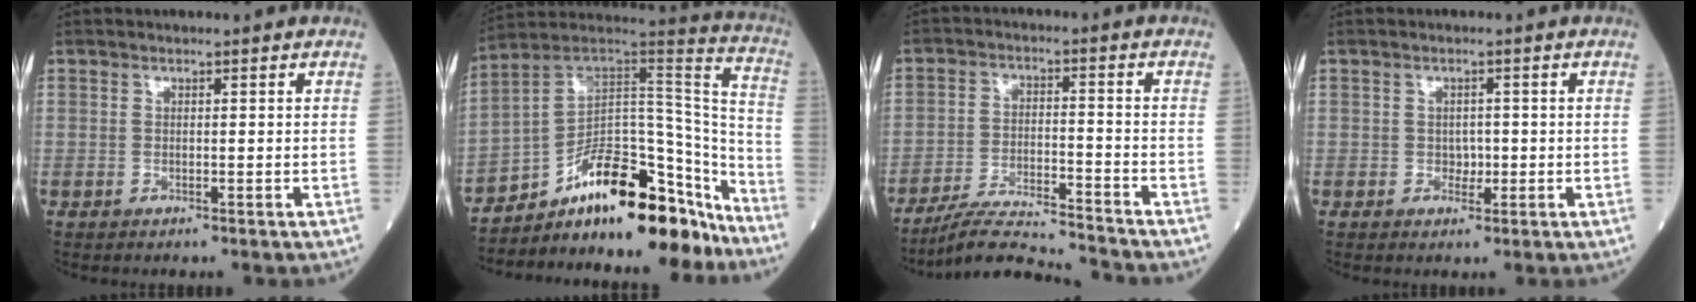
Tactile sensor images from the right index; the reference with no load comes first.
{"total": 20.4, "force": [-15.5, 6.5, 11.5], "torque": [-0.132, 0.070, -0.245]}
{"total": 10.1, "force": [-9.8, -0.8, 2.2], "torque": [-0.036, -0.001, -0.176]}
{"total": 1.6, "force": [-0.3, 1.3, 1.0], "torque": [-0.013, 0.004, 0.000]}